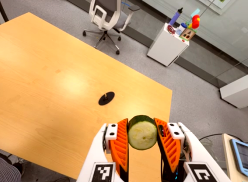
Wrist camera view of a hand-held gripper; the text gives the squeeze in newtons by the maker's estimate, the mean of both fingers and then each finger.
{"total": 12.3, "left": 11.1, "right": 13.4}